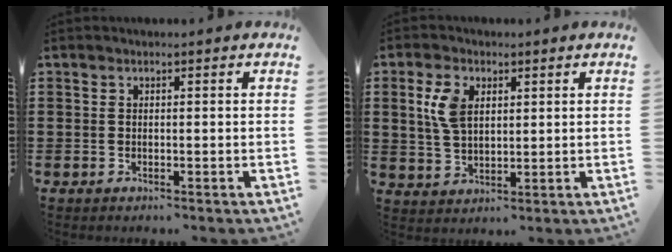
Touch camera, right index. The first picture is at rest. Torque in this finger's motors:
{"motor_torque": [0.65, -0.13, 0.55, 0.15]}